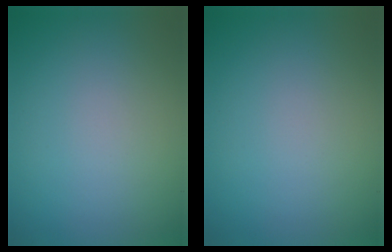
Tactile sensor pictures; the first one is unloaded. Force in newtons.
{"total": 0.0}